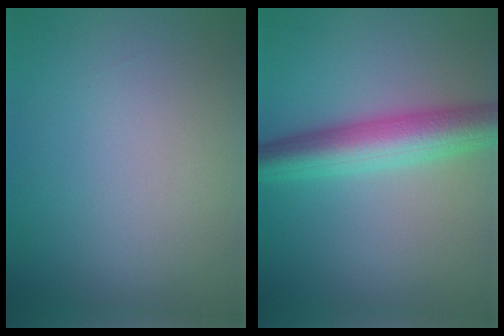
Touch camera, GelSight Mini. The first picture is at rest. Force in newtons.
{"total": 6.3, "press": 6.3, "slide": 0.1}